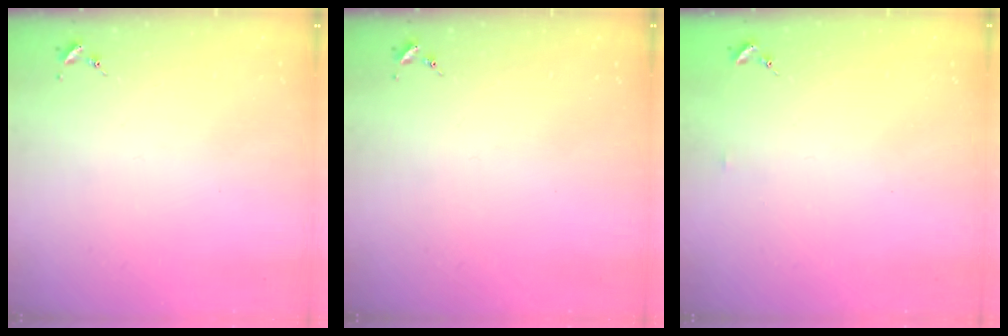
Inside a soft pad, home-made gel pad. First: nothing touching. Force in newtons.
{"total": 0.0}
{"total": 3.2, "press": 3.2, "slide": 0.4}